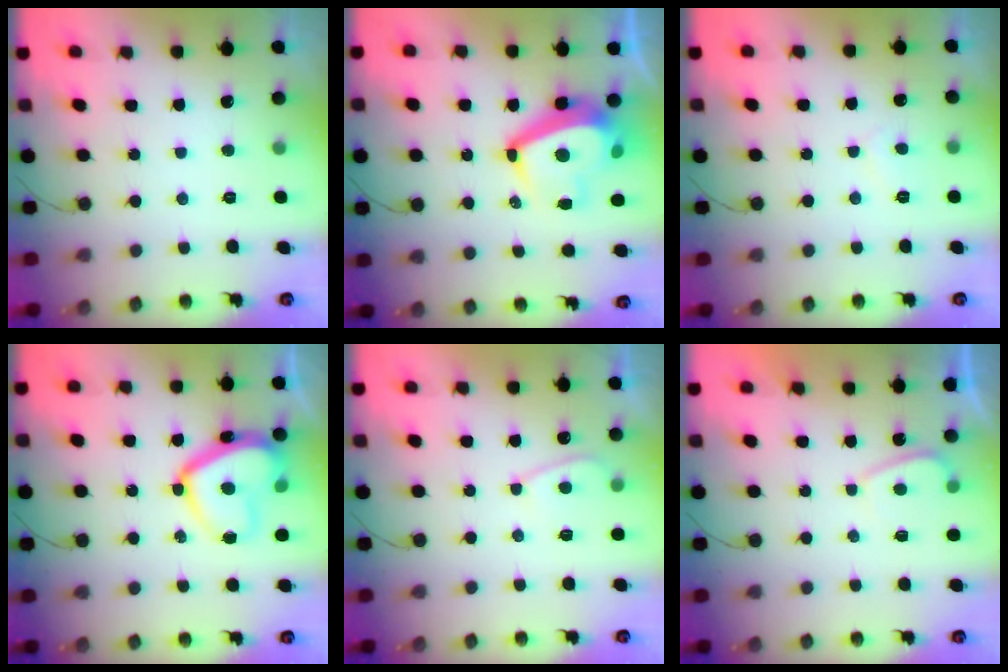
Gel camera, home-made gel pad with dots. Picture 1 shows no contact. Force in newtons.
{"total": 11.4, "press": 11.2, "slide": 2.3}
{"total": 4.1, "press": 4.1, "slide": 0.5}
{"total": 15.5, "press": 15.4, "slide": 1.4}
{"total": 4.0, "press": 4.0, "slide": 0.4}
{"total": 1.2, "press": 1.0, "slide": 0.6}